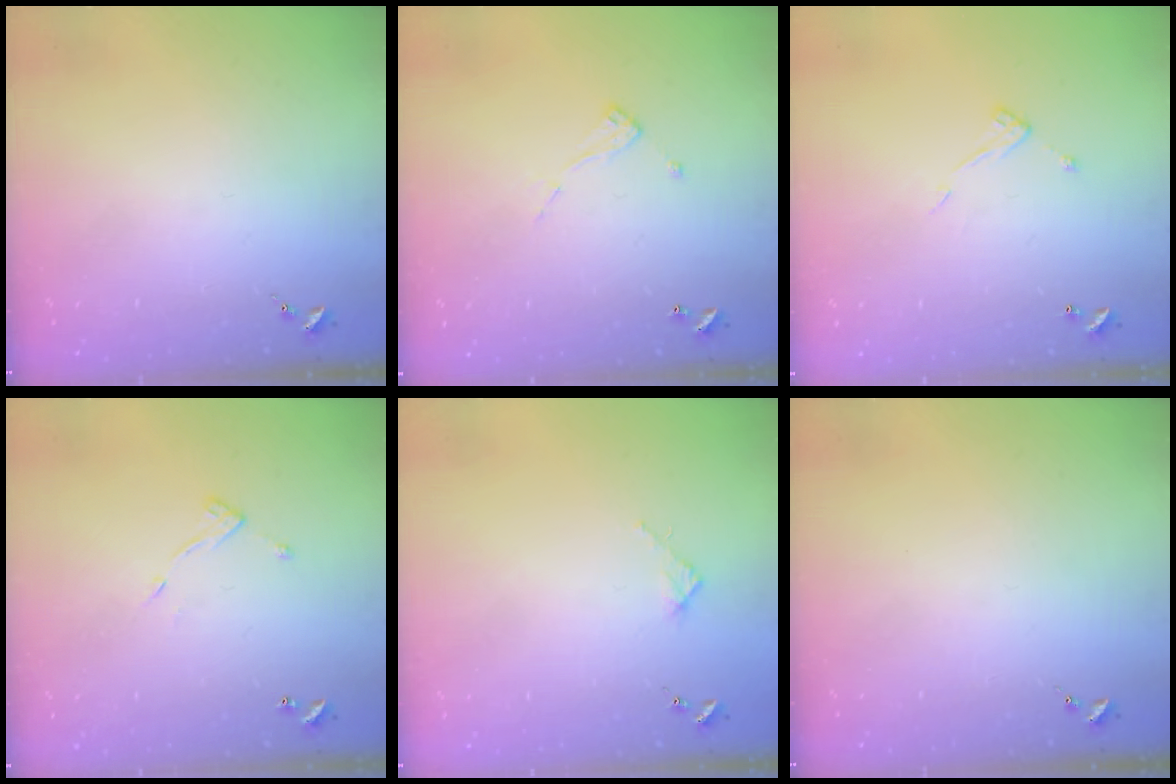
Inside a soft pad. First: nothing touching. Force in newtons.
{"total": 6.9, "press": 6.9, "slide": 0.3}
{"total": 7.3, "press": 7.3, "slide": 0.5}
{"total": 7.2, "press": 7.2, "slide": 0.5}
{"total": 2.7, "press": 2.7, "slide": 0.3}
{"total": 0.0}